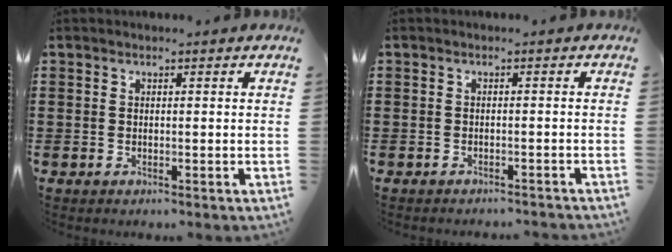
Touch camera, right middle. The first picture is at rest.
{"total": 1.1, "force": [-1.1, 0.0, 0.0], "torque": [-0.003, 0.000, -0.023]}